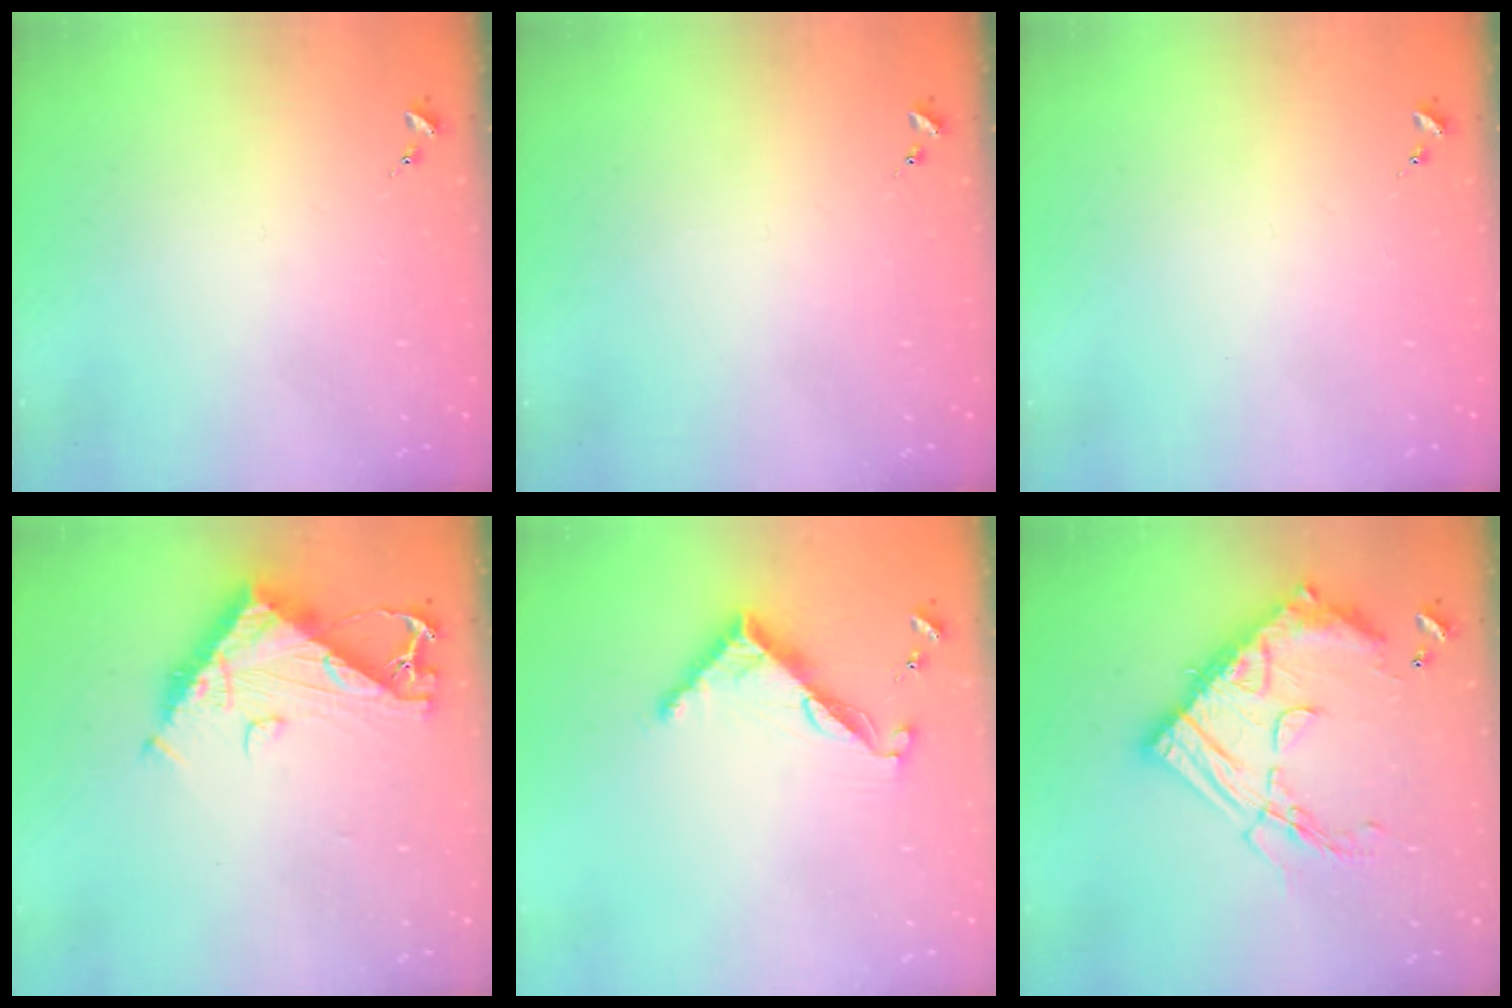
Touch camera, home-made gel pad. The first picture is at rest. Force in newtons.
{"total": 0.0}
{"total": 0.0}
{"total": 10.6, "press": 10.5, "slide": 1.1}
{"total": 8.7, "press": 8.7, "slide": 0.6}
{"total": 23.7, "press": 23.6, "slide": 2.2}